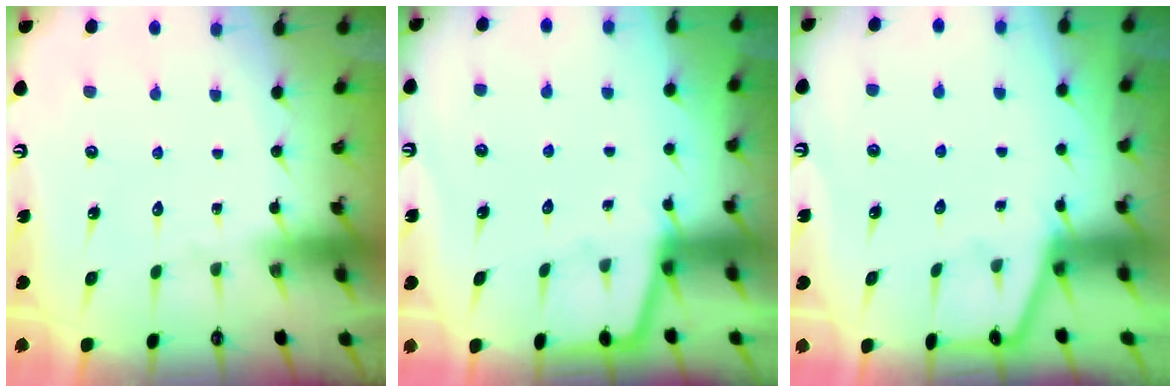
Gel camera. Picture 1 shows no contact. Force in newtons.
{"total": 2.7, "press": 2.6, "slide": 0.4}
{"total": 2.4, "press": 2.3, "slide": 0.5}